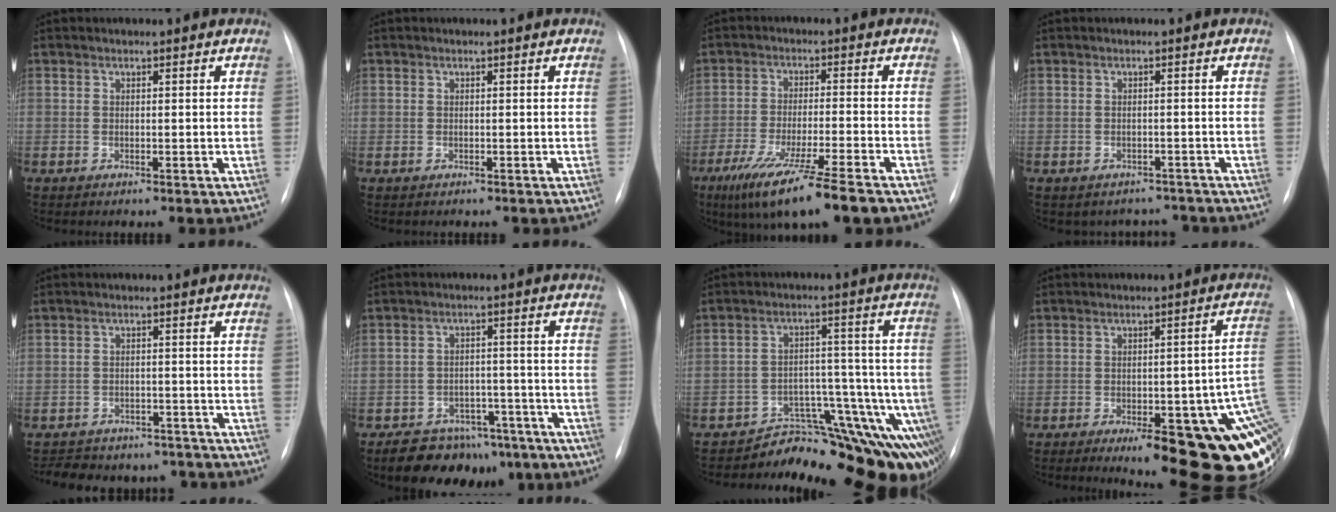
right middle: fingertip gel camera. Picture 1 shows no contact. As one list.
[{"total": 0.6, "force": [-0.2, 0.5, -0.1], "torque": [0.006, 0.007, -0.007]}, {"total": 13.1, "force": [-8.9, 0.4, 9.6], "torque": [-0.168, -0.039, -0.145]}, {"total": 4.5, "force": [-3.8, 2.3, -0.5], "torque": [0.014, 0.024, -0.046]}, {"total": 13.3, "force": [-11.6, 5.8, 3.1], "torque": [-0.065, 0.014, -0.139]}, {"total": 15.0, "force": [-10.9, 8.3, 6.2], "torque": [-0.075, 0.020, -0.140]}, {"total": 14.0, "force": [-11.6, 4.7, 6.3], "torque": [-0.025, 0.065, -0.142]}, {"total": 25.1, "force": [-10.0, 7.0, 21.9], "torque": [-0.156, 0.005, -0.114]}]